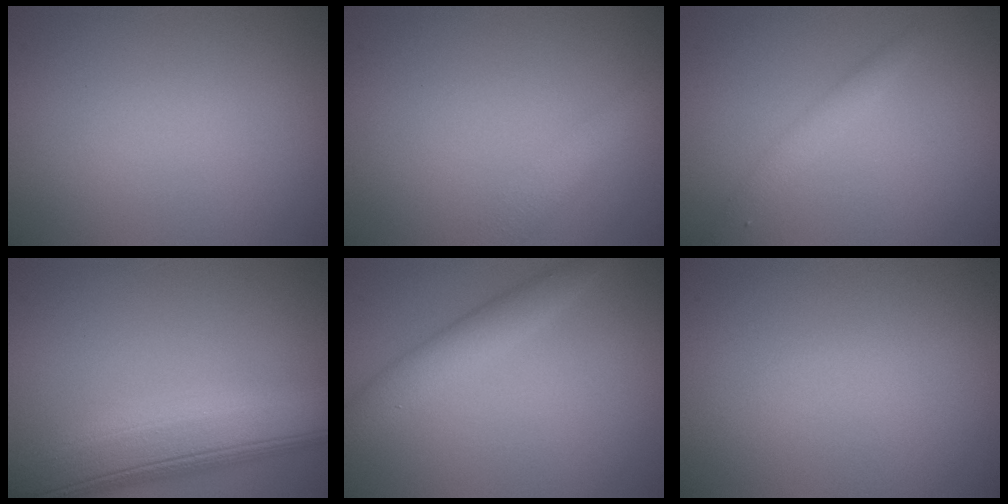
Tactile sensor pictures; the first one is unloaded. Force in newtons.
{"total": 2.2, "press": 2.2, "slide": 0.1}
{"total": 1.7, "press": 1.7, "slide": 0.0}
{"total": 10.4, "press": 10.4, "slide": 0.6}
{"total": 2.9, "press": 2.9, "slide": 0.0}
{"total": 0.0}